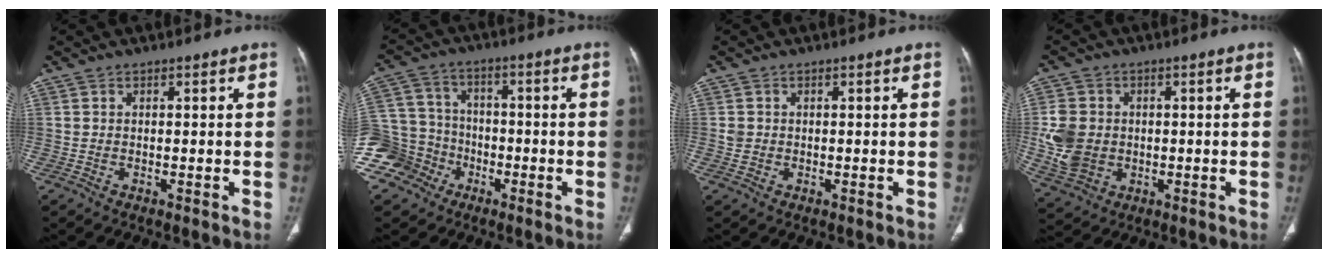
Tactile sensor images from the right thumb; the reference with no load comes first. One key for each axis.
{"total": 12.9, "fx": -6.7, "fy": 10.7, "fz": 2.8, "tx": -0.052, "ty": 0.052, "tz": -0.121}
{"total": 1.6, "fx": 0.0, "fy": 1.5, "fz": 0.6, "tx": -0.009, "ty": 0.002, "tz": 0.006}
{"total": 9.8, "fx": -0.3, "fy": 8.2, "fz": 5.5, "tx": -0.102, "ty": 0.002, "tz": 0.008}